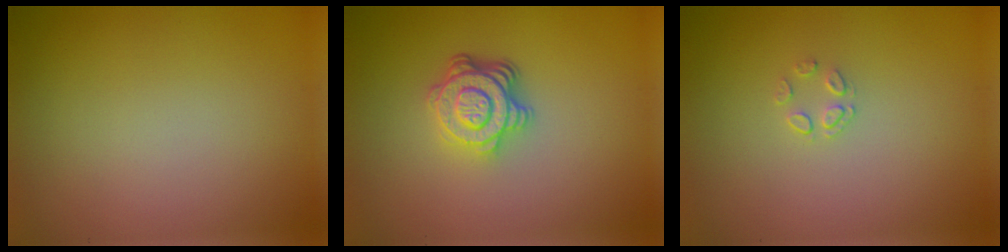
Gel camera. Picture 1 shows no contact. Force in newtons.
{"total": 4.5, "press": 3.3, "slide": 3.1}
{"total": 1.1, "press": 0.5, "slide": 1.0}